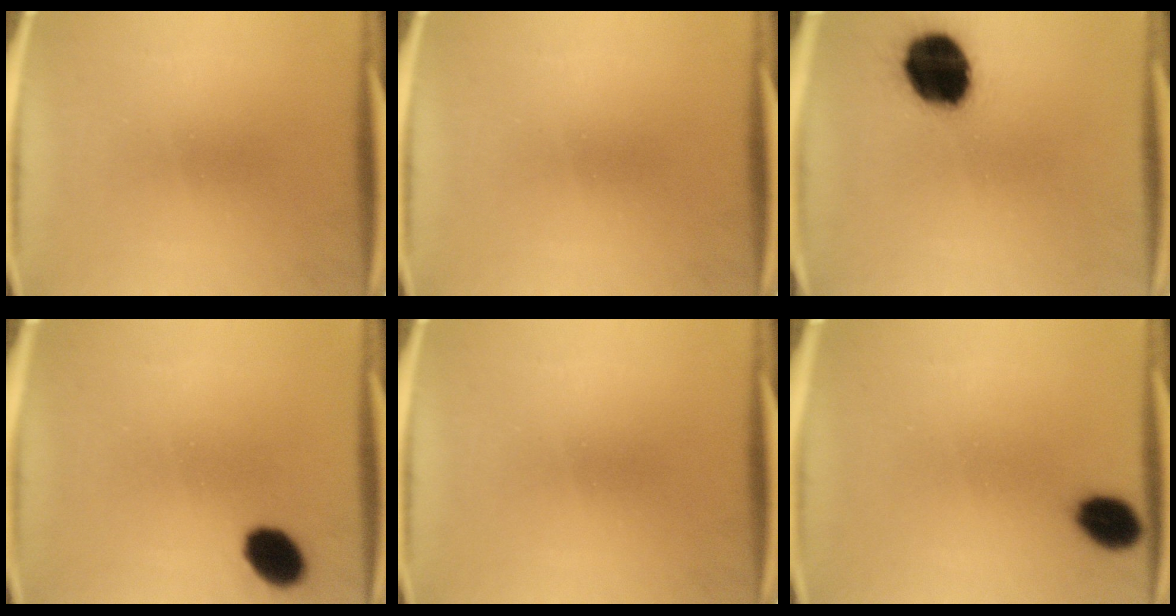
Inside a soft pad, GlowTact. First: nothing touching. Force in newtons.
{"total": 0.0}
{"total": 18.2}
{"total": 7.3}
{"total": 0.0}
{"total": 7.0}